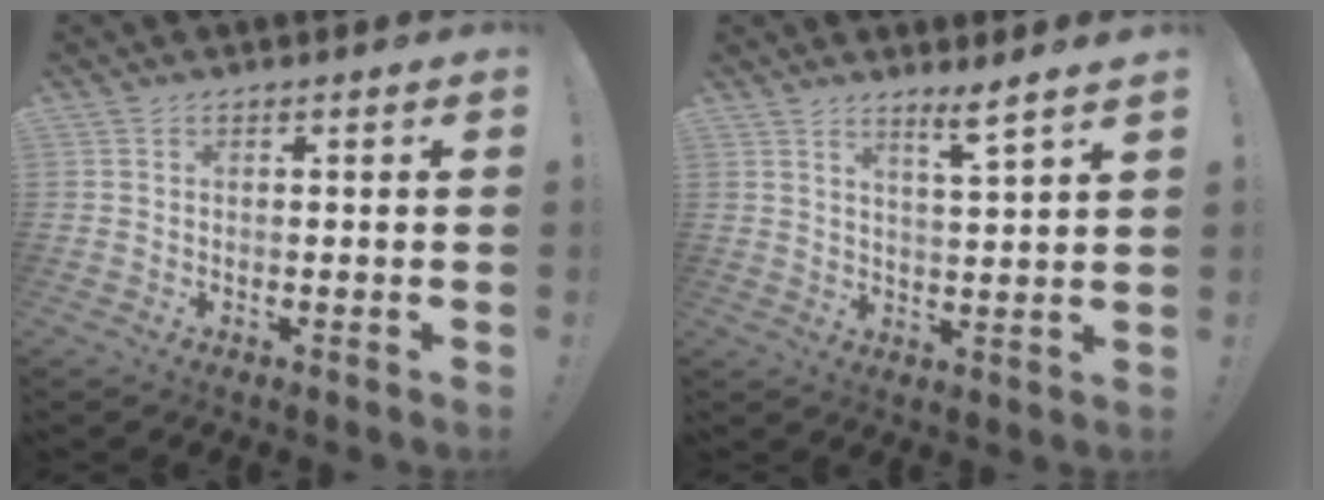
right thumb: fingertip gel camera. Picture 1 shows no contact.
{"total": 6.1, "force": [4.5, -0.8, 3.9], "torque": [-0.055, -0.032, 0.070]}